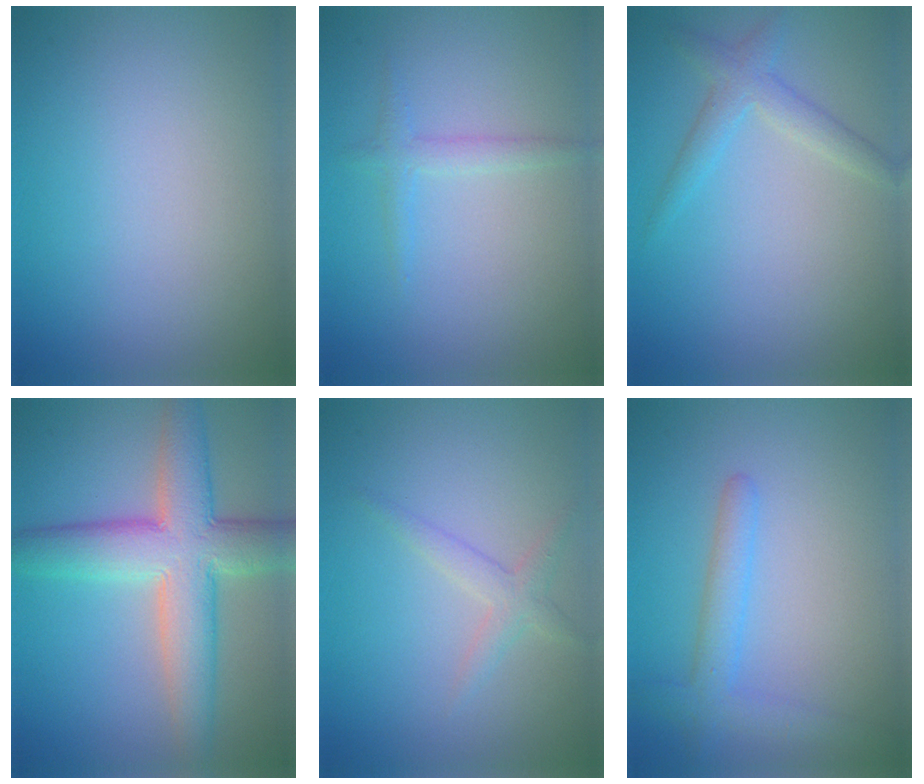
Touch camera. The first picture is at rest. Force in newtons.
{"total": 1.5, "press": 1.5, "slide": 0.0}
{"total": 2.4, "press": 2.4, "slide": 0.2}
{"total": 8.4, "press": 8.4, "slide": 0.4}
{"total": 1.8, "press": 1.8, "slide": 0.1}
{"total": 2.9, "press": 2.9, "slide": 0.1}